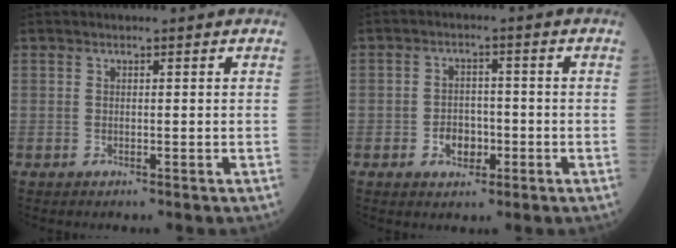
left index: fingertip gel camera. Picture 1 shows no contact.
{"total": 4.0, "force": [-1.5, 2.8, 2.4], "torque": [-0.038, 0.007, -0.022]}